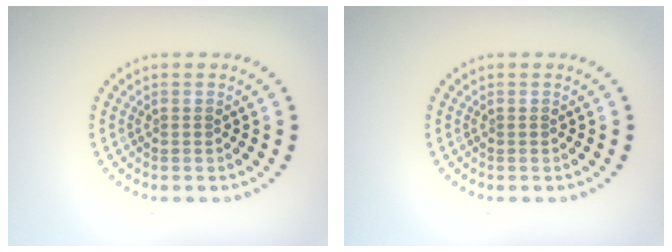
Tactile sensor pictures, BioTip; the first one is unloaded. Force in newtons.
{"total": 0.0}